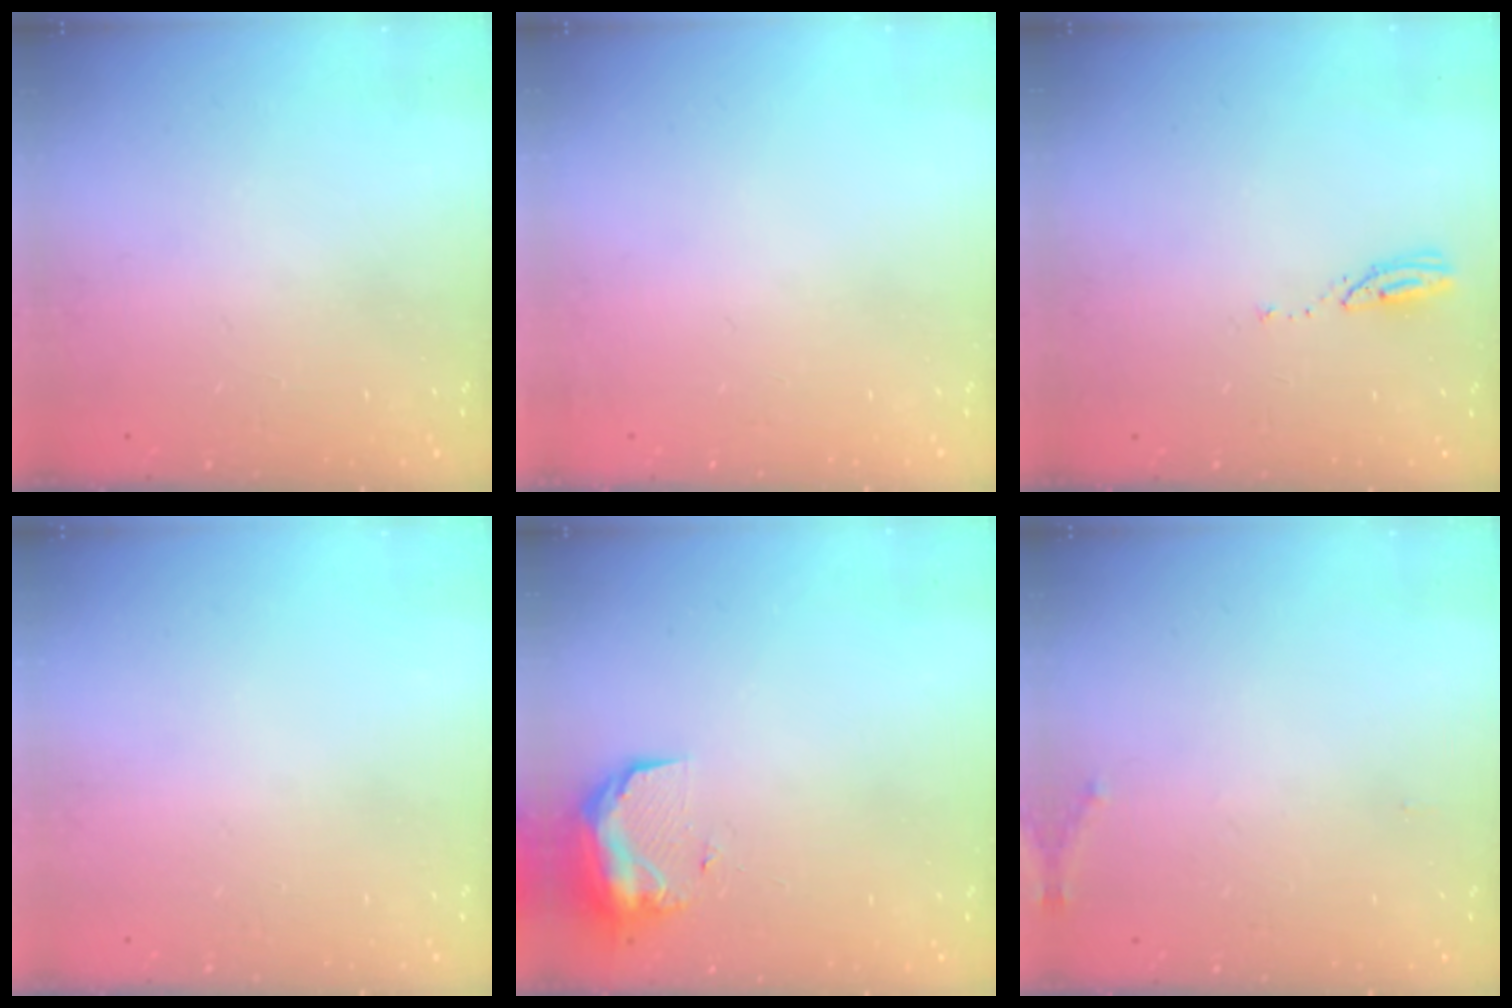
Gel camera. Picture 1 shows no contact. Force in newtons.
{"total": 2.8, "press": 2.2, "slide": 1.7}
{"total": 3.0, "press": 2.9, "slide": 0.3}
{"total": 0.0}
{"total": 9.7, "press": 9.6, "slide": 0.9}
{"total": 5.2, "press": 4.9, "slide": 1.8}